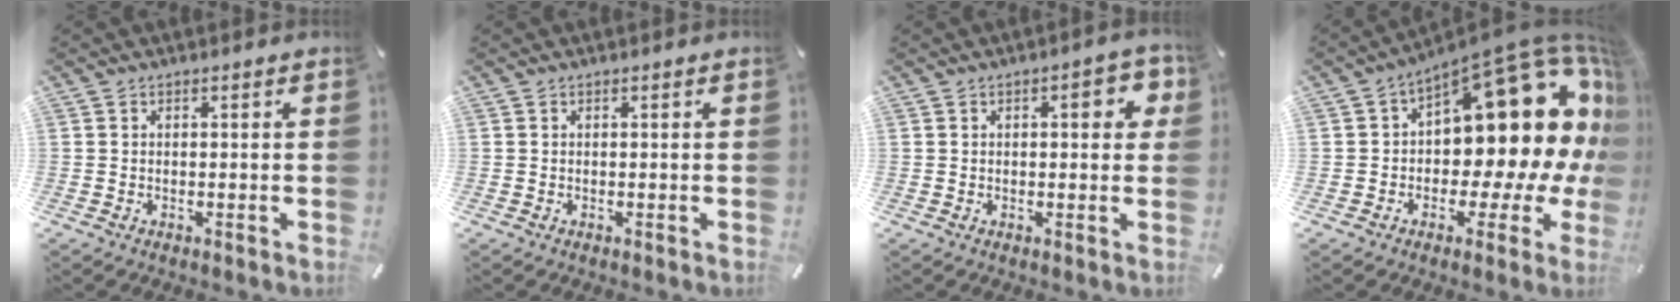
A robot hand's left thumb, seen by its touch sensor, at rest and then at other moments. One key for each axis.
{"total": 0.0}
{"total": 6.1, "fx": 1.5, "fy": 2.6, "fz": 5.4, "tx": -0.063, "ty": -0.001, "tz": 0.016}
{"total": 20.6, "fx": 6.4, "fy": 10.4, "fz": 16.5, "tx": -0.200, "ty": -0.082, "tz": 0.114}